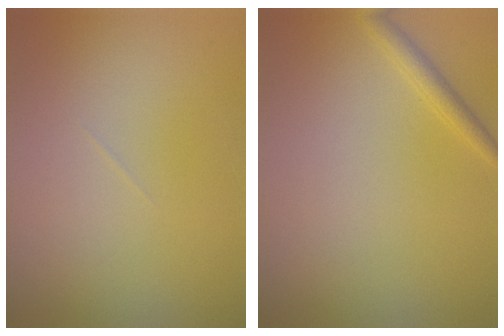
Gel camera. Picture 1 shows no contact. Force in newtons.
{"total": 1.4, "press": 1.4, "slide": 0.1}